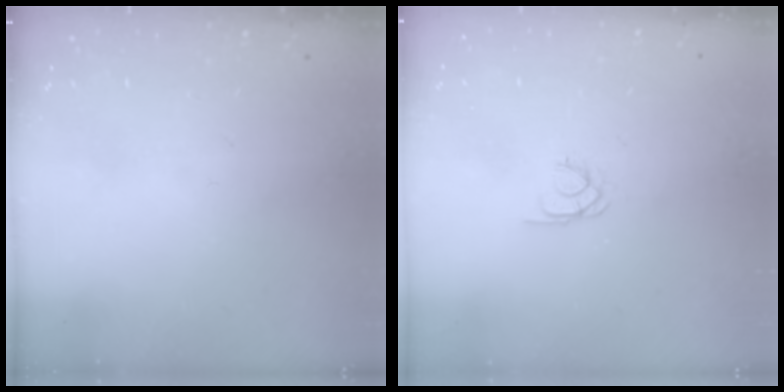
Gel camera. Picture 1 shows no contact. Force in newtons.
{"total": 1.8, "press": 1.8, "slide": 0.3}